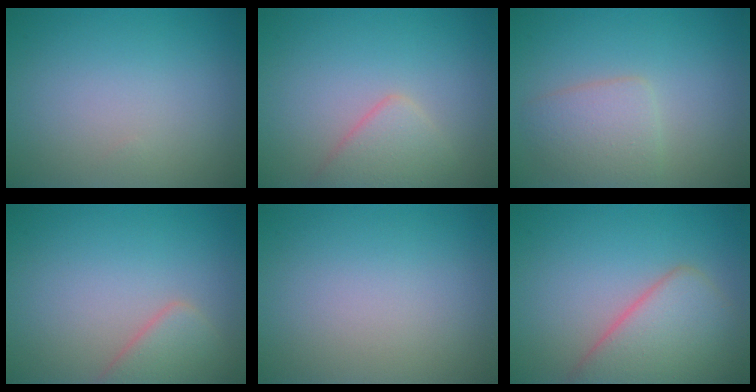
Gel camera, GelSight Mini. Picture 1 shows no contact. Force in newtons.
{"total": 2.7, "press": 2.7, "slide": 0.1}
{"total": 2.9, "press": 2.9, "slide": 0.2}
{"total": 2.8, "press": 2.8, "slide": 0.3}
{"total": 0.0}
{"total": 6.0, "press": 6.0, "slide": 0.4}